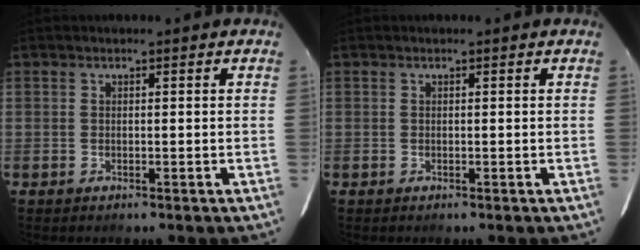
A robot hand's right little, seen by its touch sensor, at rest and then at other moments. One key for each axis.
{"total": 0.0}